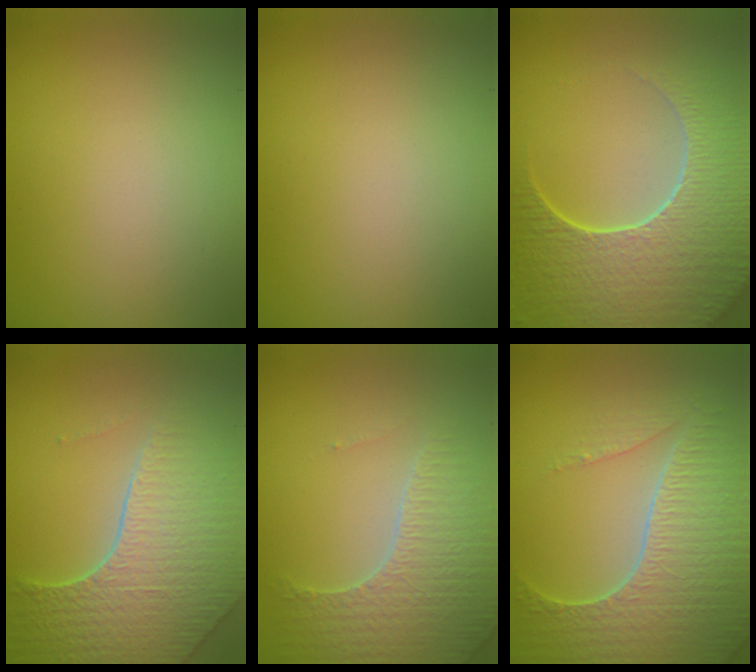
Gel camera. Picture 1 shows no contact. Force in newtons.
{"total": 0.0}
{"total": 9.0, "press": 6.3, "slide": 6.5}
{"total": 8.0, "press": 5.7, "slide": 5.7}
{"total": 3.9, "press": 3.9, "slide": 0.6}
{"total": 7.4, "press": 5.5, "slide": 5.0}